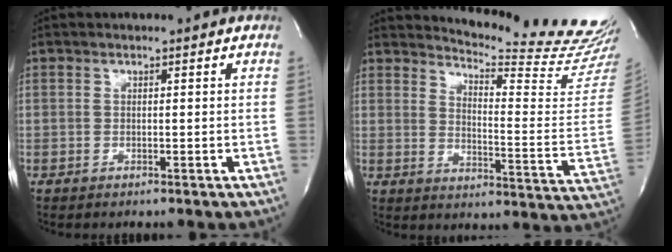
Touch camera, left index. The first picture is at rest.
{"total": 18.8, "force": [18.3, -0.9, 4.5], "torque": [-0.079, -0.152, 0.215]}